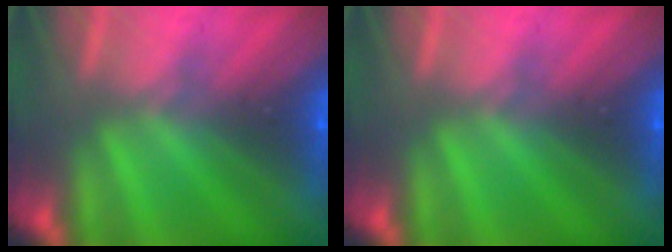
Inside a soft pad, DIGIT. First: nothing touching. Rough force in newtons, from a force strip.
{"total": 0.0}